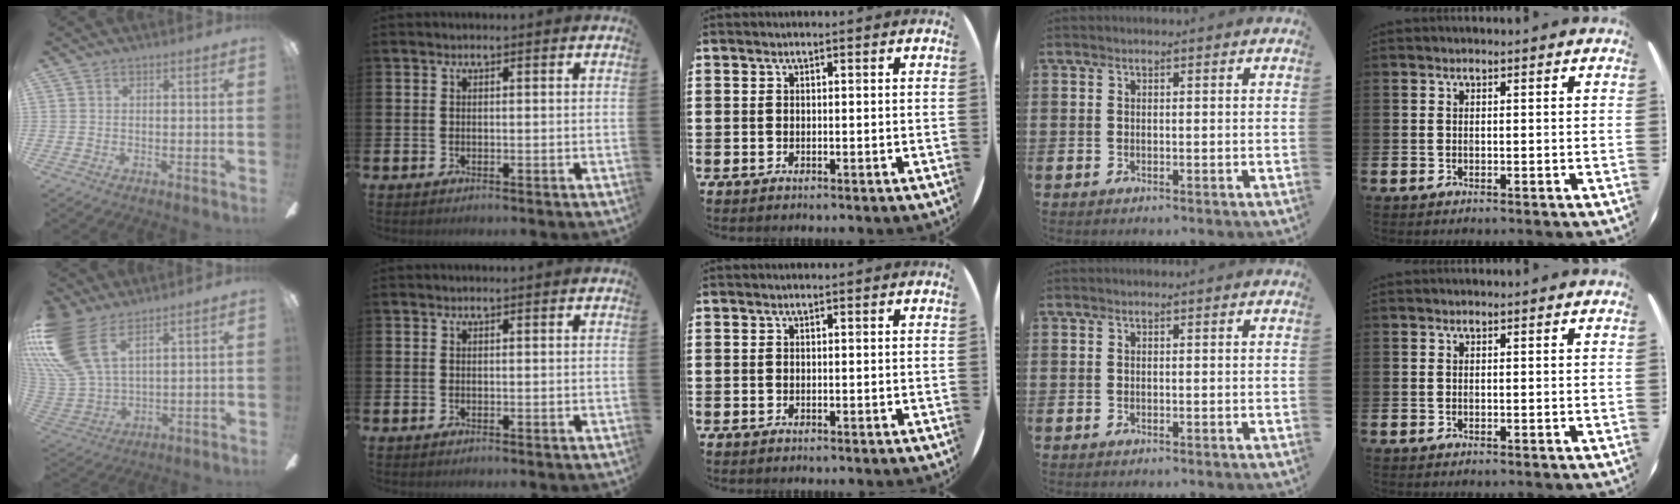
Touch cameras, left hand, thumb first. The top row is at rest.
{"thumb": {"total": 19.4, "force": [11.2, 10.0, 12.3], "torque": [-0.293, -0.051, 0.209]}}